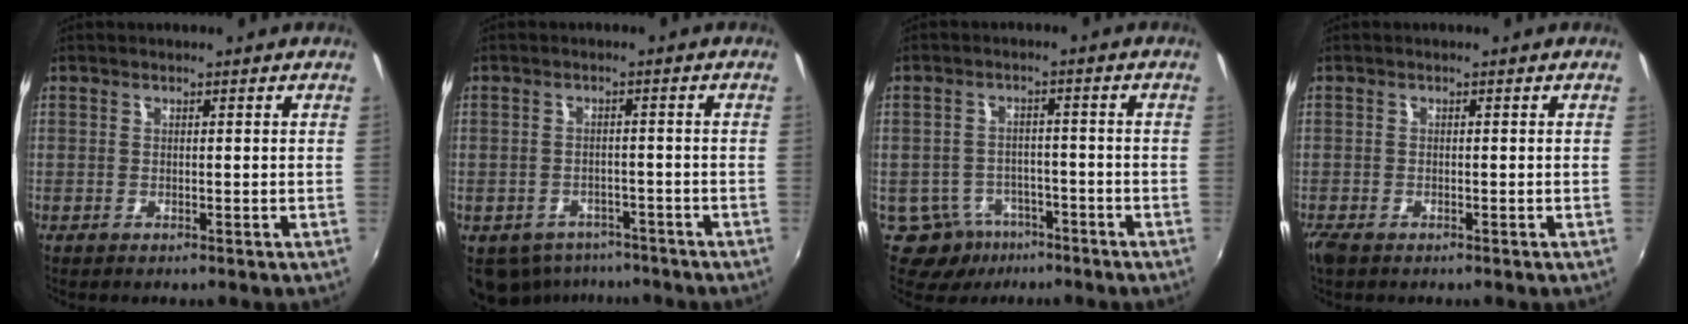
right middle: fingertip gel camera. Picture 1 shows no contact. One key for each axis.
{"total": 8.2, "fx": -5.8, "fy": 5.2, "fz": 2.5, "tx": -0.070, "ty": -0.007, "tz": -0.073}
{"total": 6.8, "fx": -4.4, "fy": 5.0, "fz": 1.2, "tx": -0.033, "ty": 0.016, "tz": -0.059}
{"total": 2.4, "fx": -1.7, "fy": 1.0, "fz": 1.3, "tx": -0.029, "ty": -0.009, "tz": -0.034}